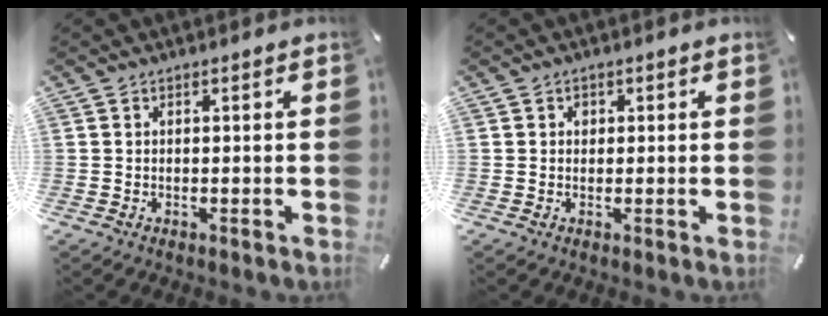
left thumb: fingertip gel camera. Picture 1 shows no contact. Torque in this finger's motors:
{"motor_torque": [0.07, 0.24, 0.00, -0.12, 0.03]}